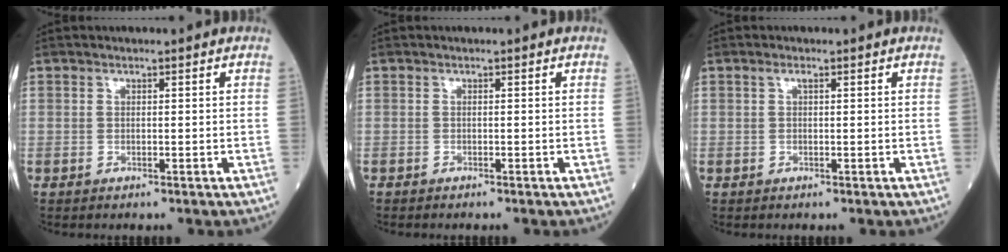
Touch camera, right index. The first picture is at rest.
{"total": 0.6, "force": [-0.6, 0.1, 0.2], "torque": [-0.003, -0.001, -0.012]}
{"total": 0.8, "force": [0.3, 0.2, 0.7], "torque": [-0.015, 0.004, 0.002]}